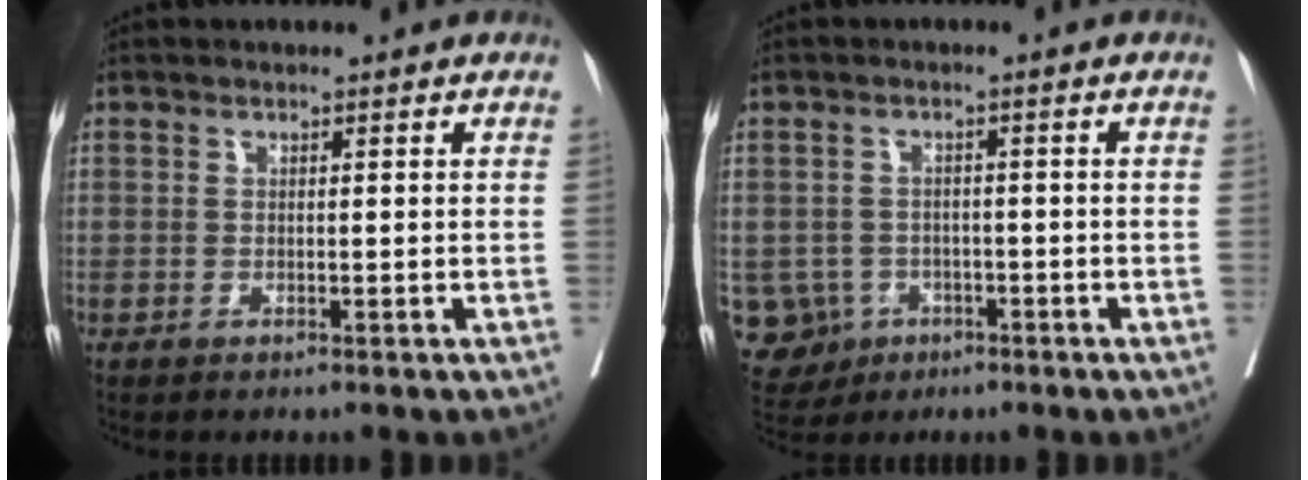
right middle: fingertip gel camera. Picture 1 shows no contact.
{"total": 6.7, "force": [-2.4, 6.2, 1.0], "torque": [-0.027, 0.007, -0.029]}